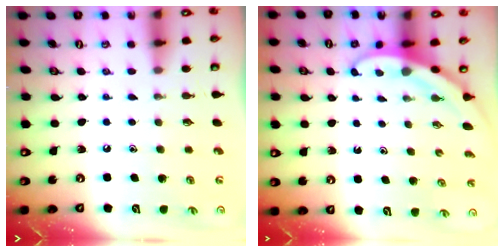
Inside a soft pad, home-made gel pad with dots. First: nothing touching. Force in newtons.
{"total": 3.2, "press": 3.2, "slide": 0.1}